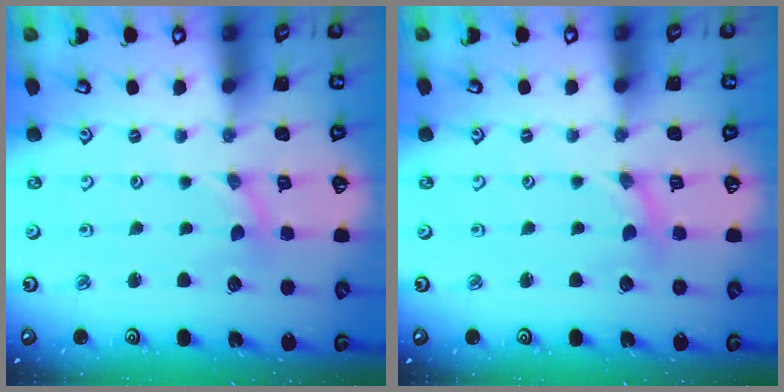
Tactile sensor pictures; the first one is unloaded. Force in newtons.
{"total": 0.0}